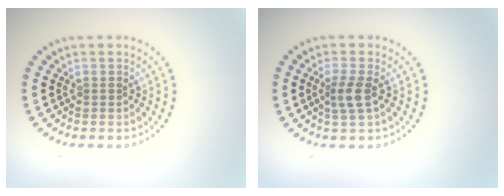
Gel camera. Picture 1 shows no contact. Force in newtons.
{"total": 2.1, "press": 1.7, "slide": 1.2}